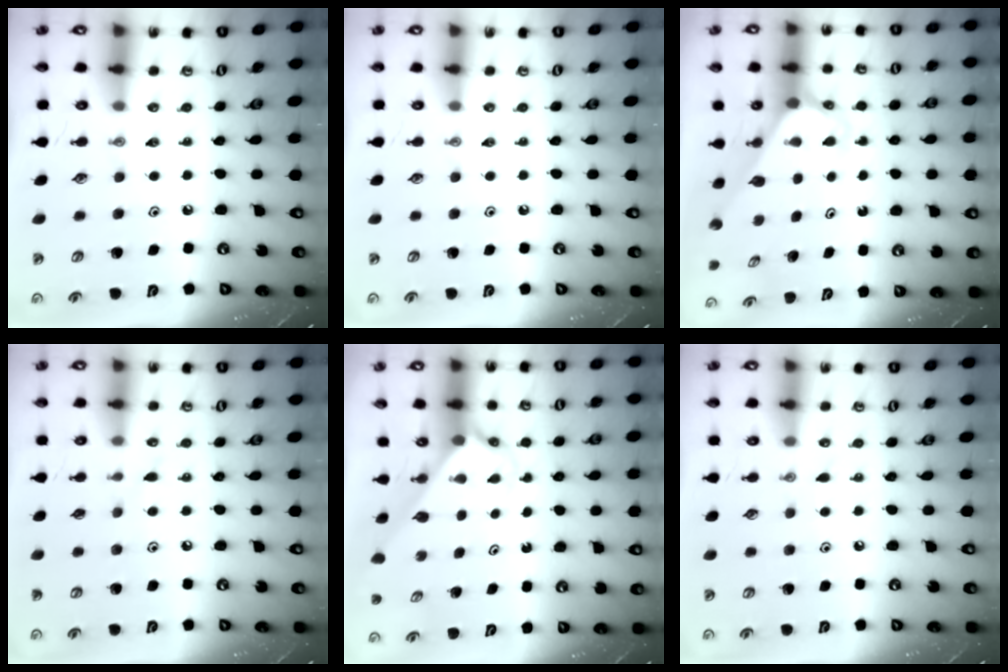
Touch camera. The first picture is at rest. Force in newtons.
{"total": 0.0}
{"total": 2.8, "press": 2.8, "slide": 0.2}
{"total": 5.4, "press": 5.4, "slide": 0.6}
{"total": 2.4, "press": 2.4, "slide": 0.2}
{"total": 3.7, "press": 3.7, "slide": 0.5}